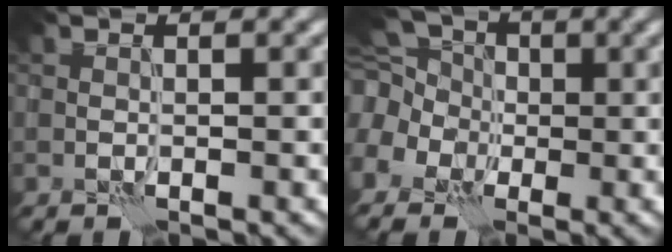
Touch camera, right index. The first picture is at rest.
{"total": 7.0, "force": [-0.1, 6.1, 3.5], "torque": [-0.082, 0.008, -0.036]}